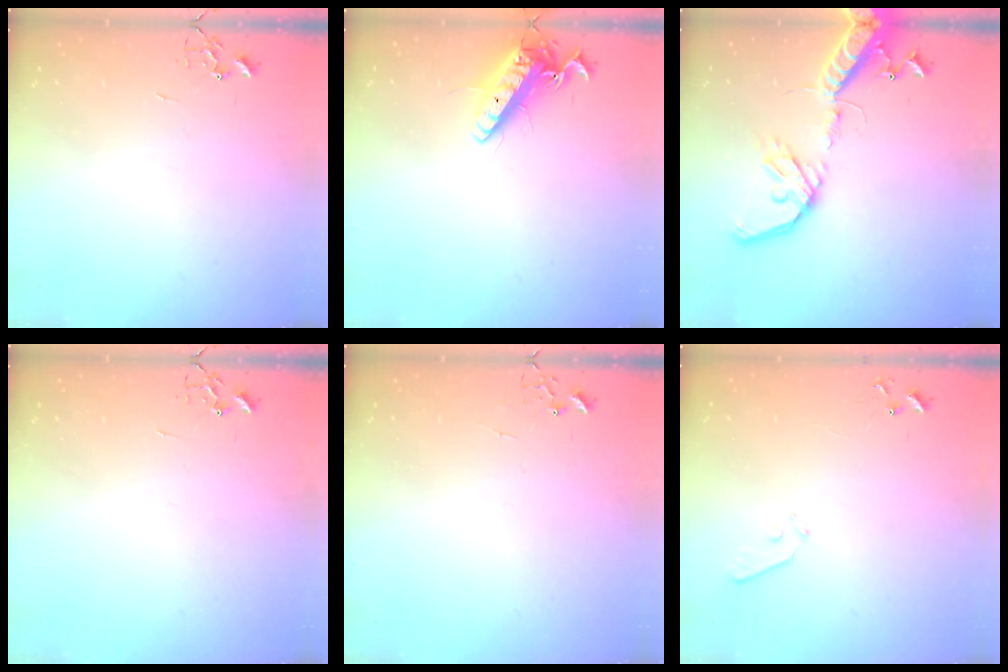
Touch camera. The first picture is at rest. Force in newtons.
{"total": 15.4, "press": 15.1, "slide": 2.8}
{"total": 17.9, "press": 17.6, "slide": 3.7}
{"total": 0.0}
{"total": 5.0, "press": 5.0, "slide": 0.4}
{"total": 6.6, "press": 6.6, "slide": 0.7}